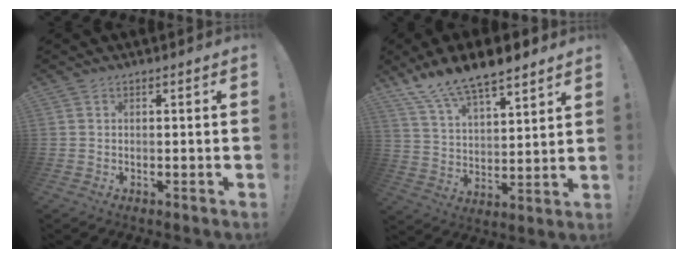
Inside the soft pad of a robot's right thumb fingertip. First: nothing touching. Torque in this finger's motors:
{"motor_torque": [0.82, 1.44, 0.95, 0.60, 0.18]}